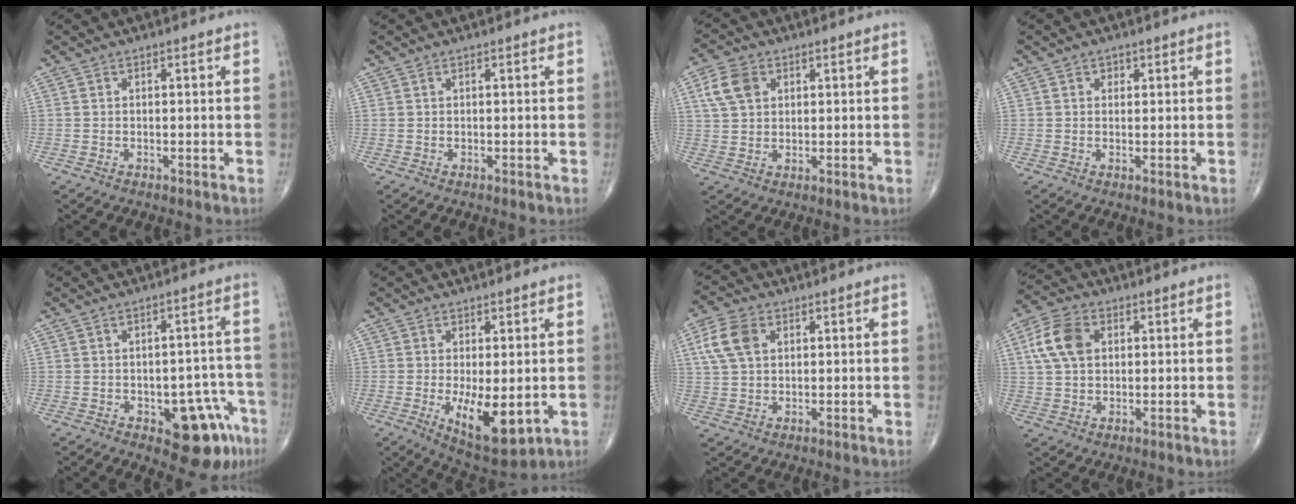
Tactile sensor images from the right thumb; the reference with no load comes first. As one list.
[{"total": 0.0}, {"total": 6.6, "force": [2.4, 4.7, 3.9], "torque": [-0.066, 0.002, 0.044]}, {"total": 1.3, "force": [0.7, 1.1, 0.4], "torque": [0.008, -0.003, 0.006]}, {"total": 11.3, "force": [-5.2, 5.5, 8.4], "torque": [-0.059, 0.035, -0.057]}, {"total": 10.4, "force": [-1.9, 4.3, 9.2], "torque": [-0.133, -0.025, -0.016]}, {"total": 7.7, "force": [2.5, 5.2, 5.2], "torque": [-0.105, 0.006, 0.047]}, {"total": 8.9, "force": [2.3, 6.1, 6.1], "torque": [-0.115, 0.008, 0.040]}]